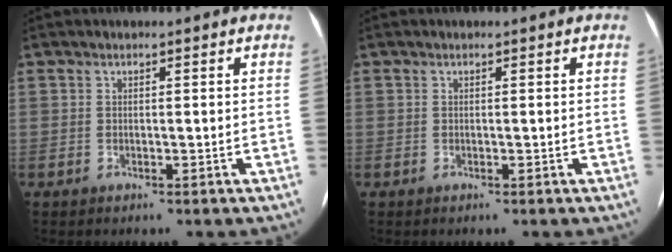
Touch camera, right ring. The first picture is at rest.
{"total": 0.0}